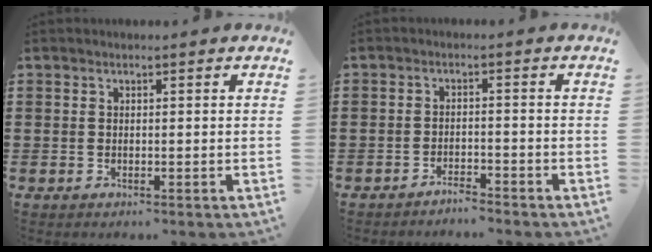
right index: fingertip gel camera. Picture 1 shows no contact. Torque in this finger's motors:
{"motor_torque": [0.07, 0.15, 0.03, -0.02]}